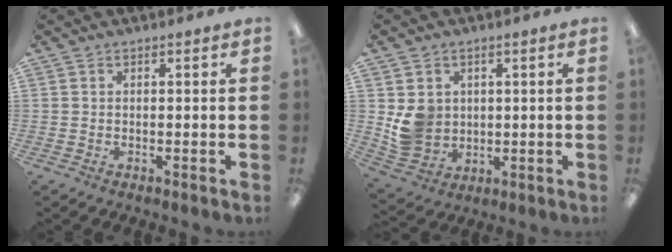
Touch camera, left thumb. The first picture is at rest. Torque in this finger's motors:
{"motor_torque": [0.04, 0.18, 0.01, -0.07, 0.05]}